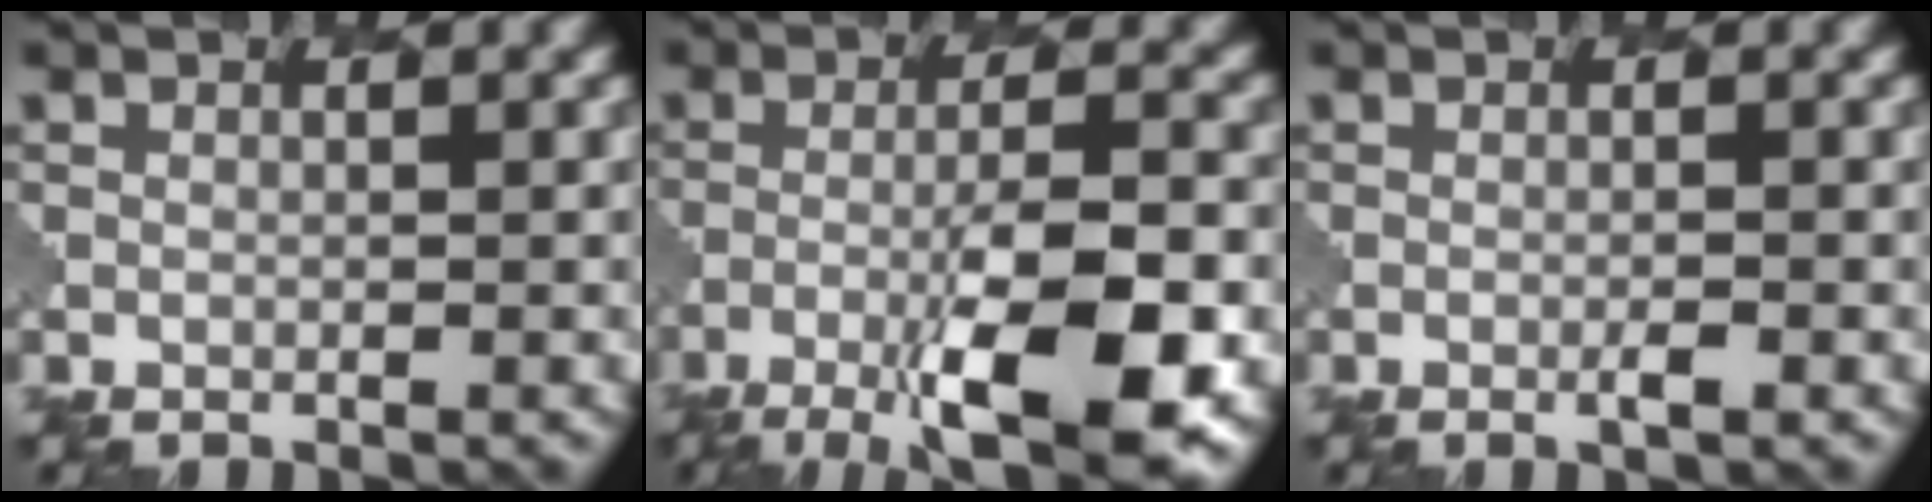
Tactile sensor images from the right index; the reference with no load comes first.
{"total": 9.8, "force": [-4.8, 2.5, 8.2], "torque": [-0.137, -0.005, -0.078]}
{"total": 0.7, "force": [-0.2, 0.0, 0.7], "torque": [-0.011, 0.003, -0.004]}